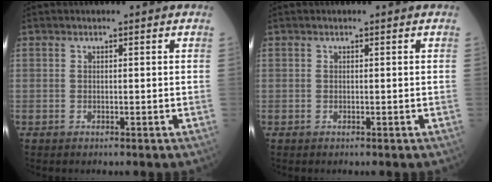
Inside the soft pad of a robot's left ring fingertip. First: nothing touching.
{"total": 0.0}